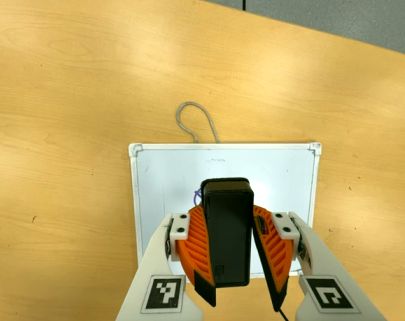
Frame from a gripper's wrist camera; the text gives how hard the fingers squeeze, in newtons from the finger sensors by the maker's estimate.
{"total": 9.6, "left": 9.4, "right": 9.8}